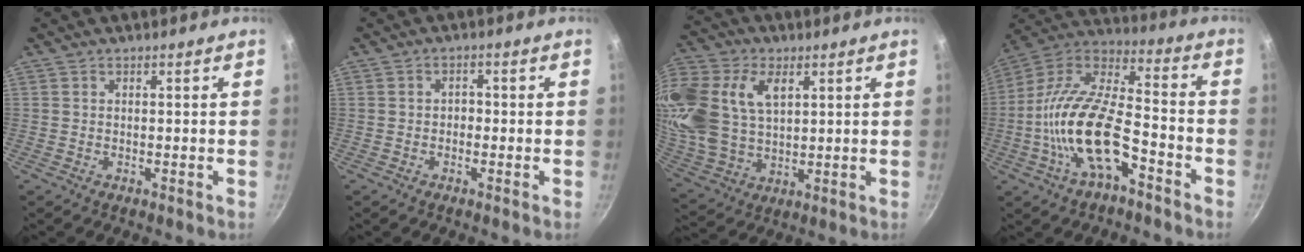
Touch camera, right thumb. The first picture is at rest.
{"total": 1.7, "force": [-0.5, 1.4, 0.9], "torque": [-0.006, 0.009, -0.010]}
{"total": 24.4, "force": [8.1, 16.3, 16.3], "torque": [-0.375, 0.013, 0.160]}
{"total": 19.6, "force": [-7.4, 8.7, 16.0], "torque": [-0.295, 0.052, -0.154]}